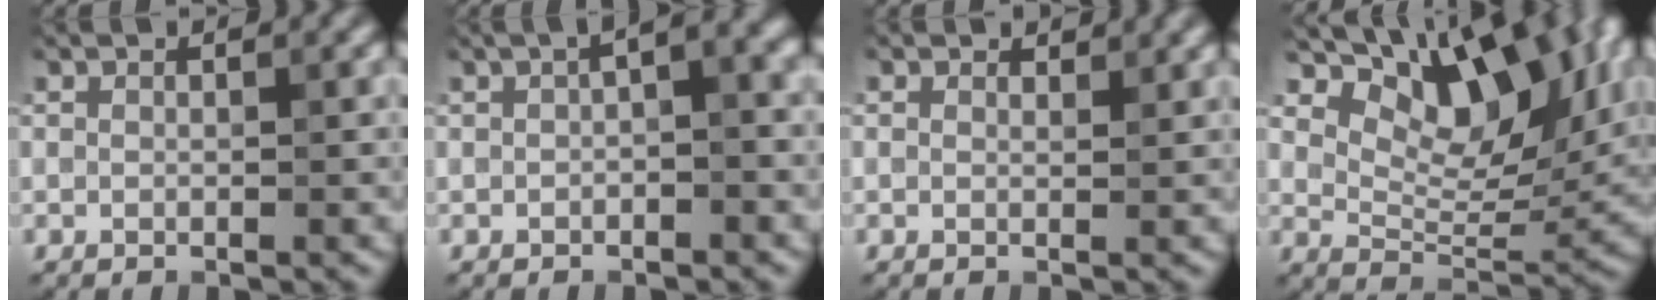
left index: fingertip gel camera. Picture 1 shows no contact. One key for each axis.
{"total": 3.4, "fx": 0.5, "fy": 0.9, "fz": 3.2, "tx": -0.040, "ty": 0.017, "tz": 0.000}
{"total": 1.4, "fx": 1.2, "fy": 0.6, "fz": 0.5, "tx": -0.008, "ty": -0.003, "tz": 0.011}
{"total": 10.7, "fx": 6.2, "fy": 5.2, "fz": 7.0, "tx": -0.094, "ty": 0.000, "tz": 0.105}